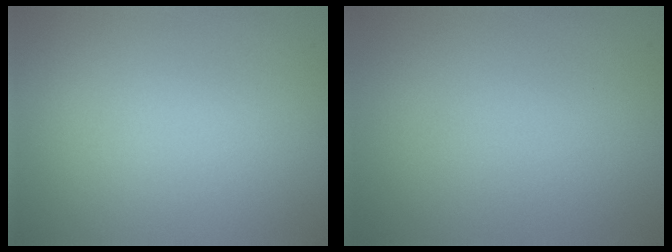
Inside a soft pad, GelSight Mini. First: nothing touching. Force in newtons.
{"total": 0.0}